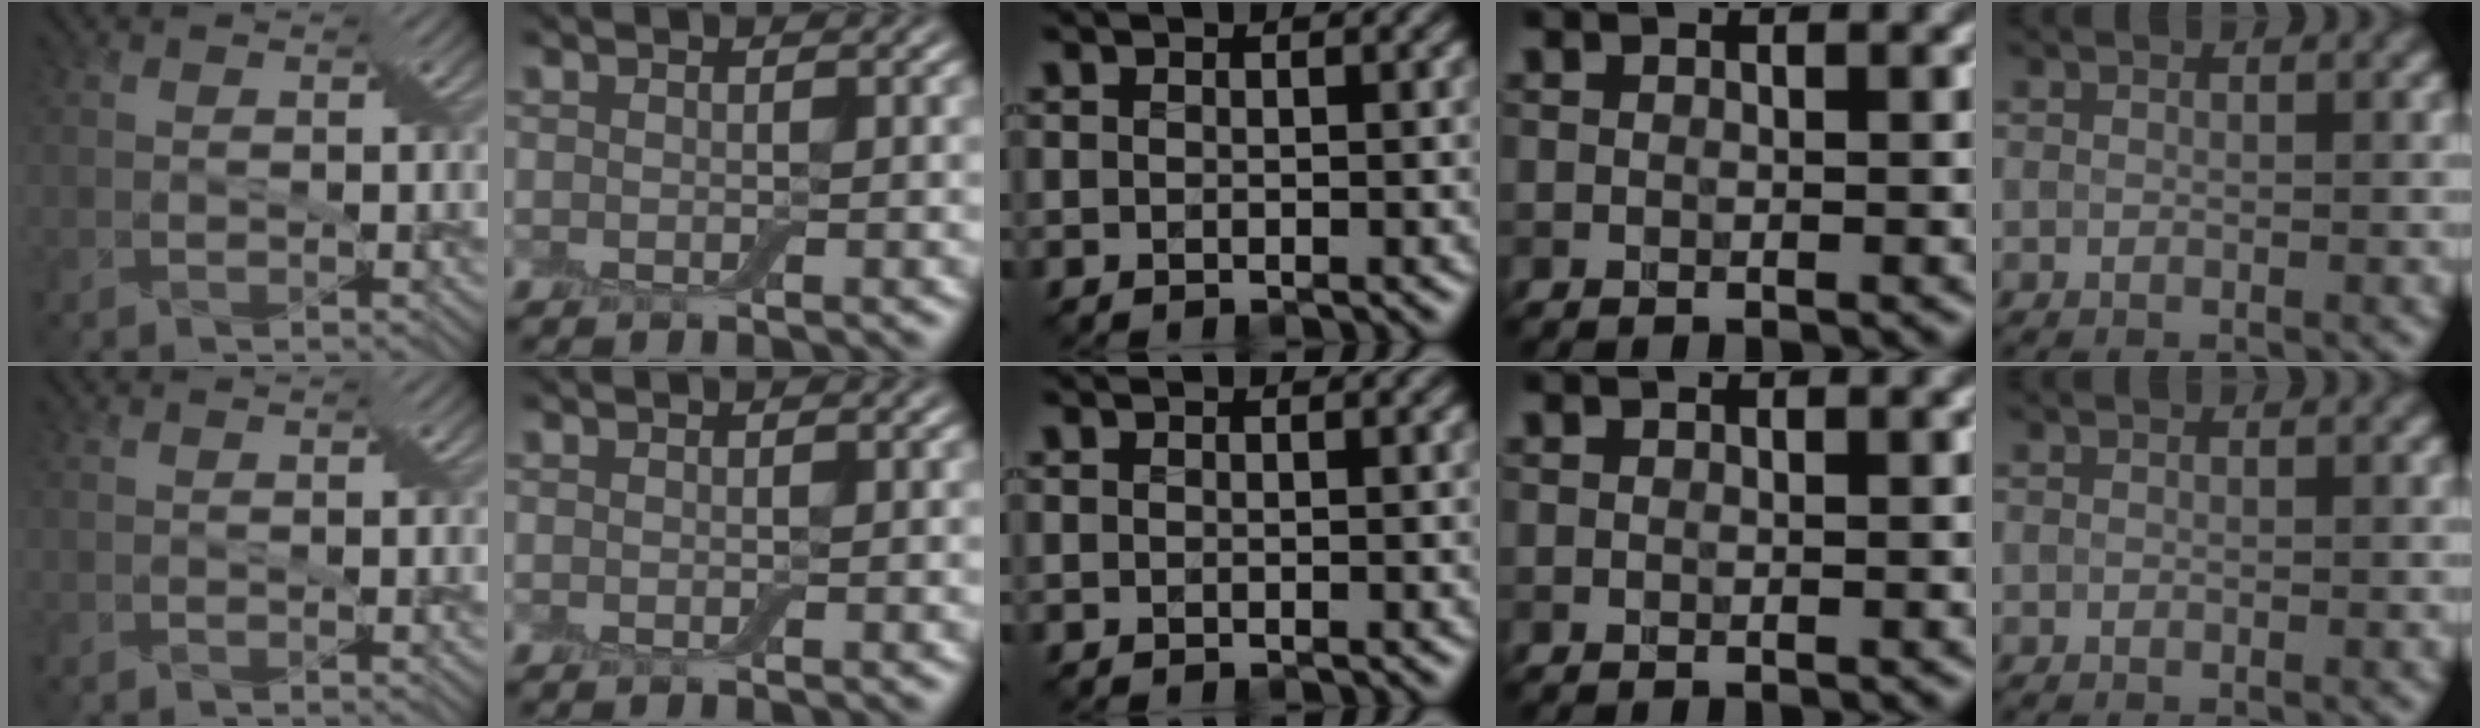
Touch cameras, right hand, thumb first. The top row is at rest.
{}